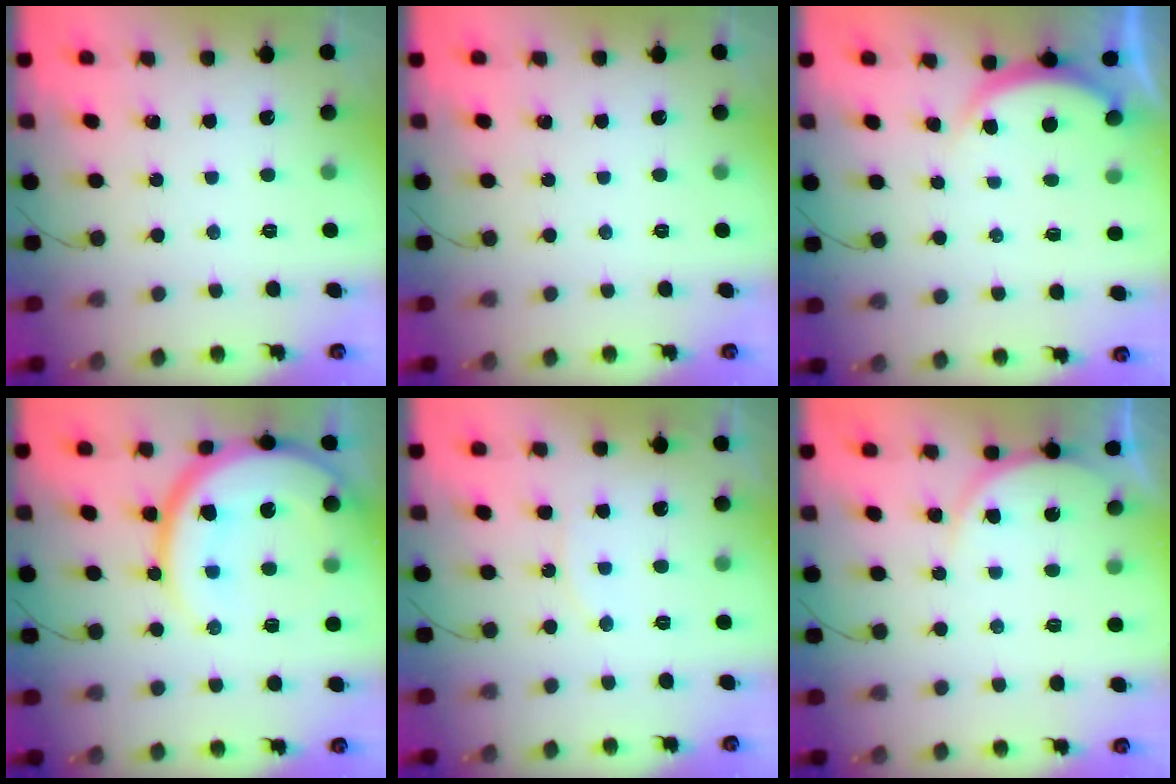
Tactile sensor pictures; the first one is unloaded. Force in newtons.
{"total": 0.0}
{"total": 3.3, "press": 3.2, "slide": 0.7}
{"total": 19.5, "press": 19.4, "slide": 2.0}
{"total": 5.9, "press": 5.5, "slide": 2.2}
{"total": 6.2, "press": 6.2, "slide": 0.4}